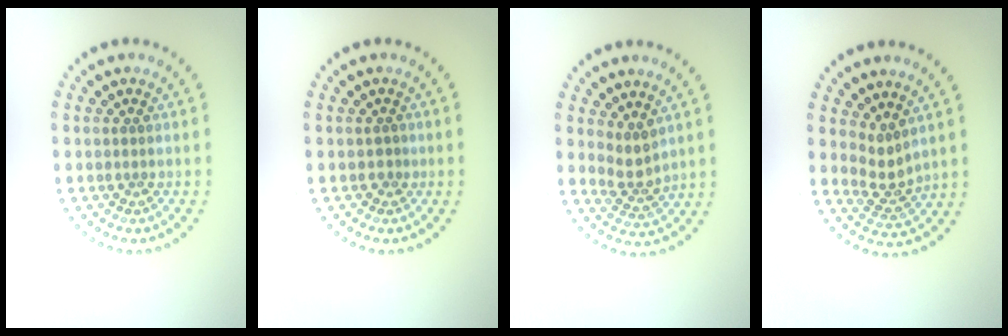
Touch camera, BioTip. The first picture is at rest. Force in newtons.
{"total": 0.7, "press": 0.6, "slide": 0.4}
{"total": 2.3, "press": 1.6, "slide": 1.6}
{"total": 2.3, "press": 1.6, "slide": 1.7}